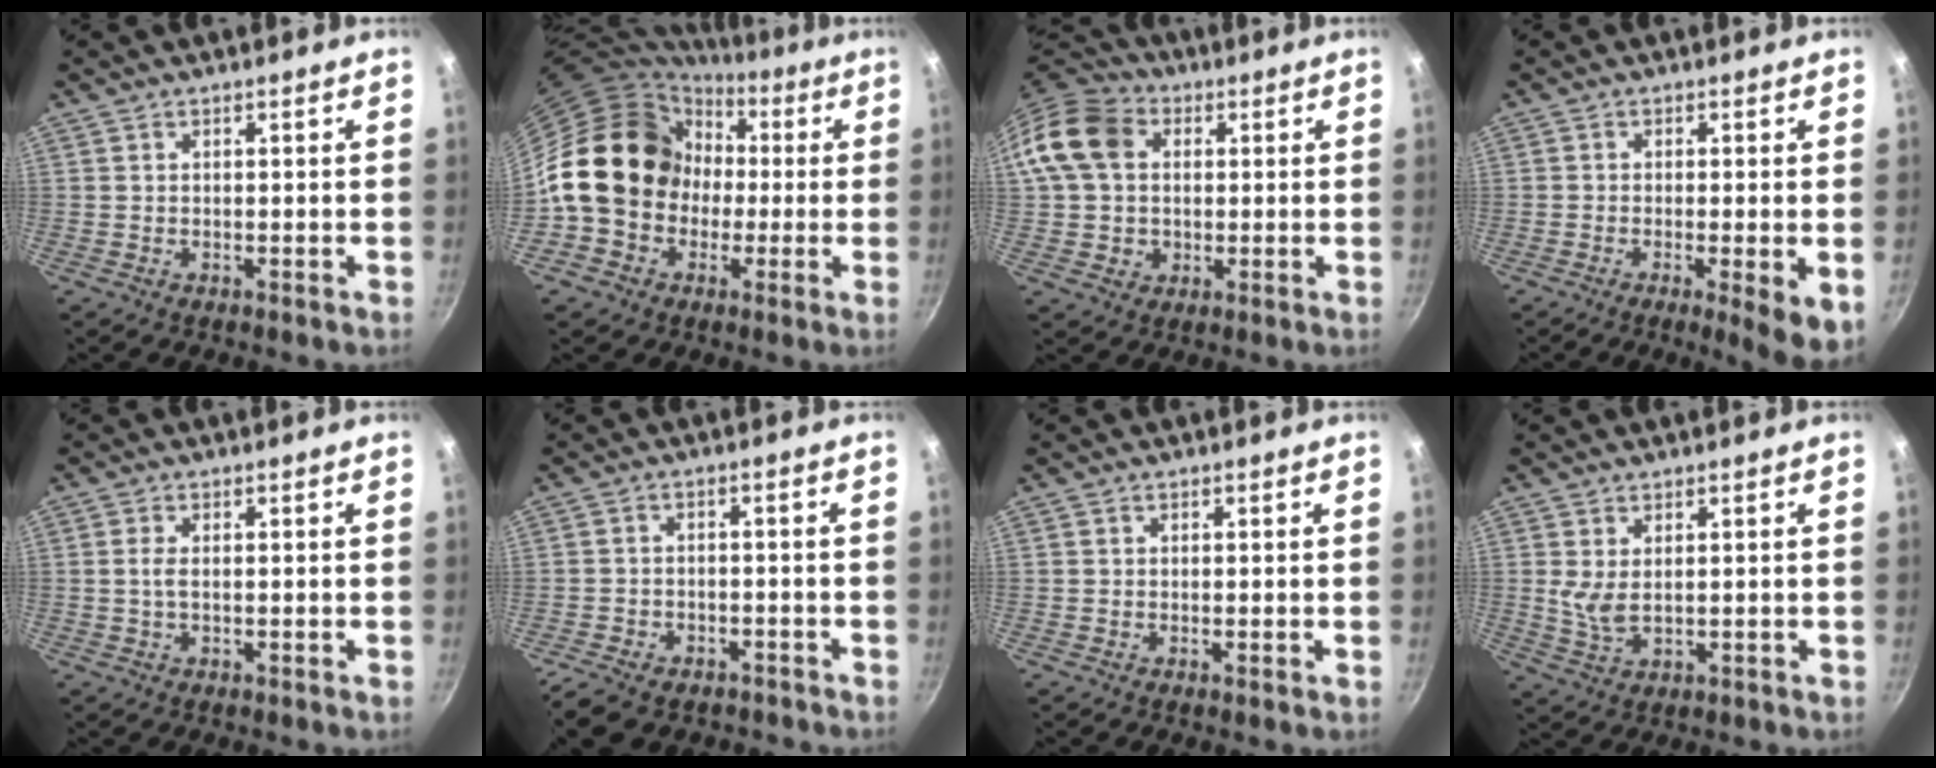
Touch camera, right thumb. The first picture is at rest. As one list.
[{"total": 18.4, "force": [0.3, 15.4, 10.0], "torque": [-0.140, 0.052, 0.004]}, {"total": 13.4, "force": [2.2, 10.9, 7.4], "torque": [-0.117, 0.014, 0.031]}, {"total": 6.6, "force": [-1.8, 1.1, 6.2], "torque": [-0.086, -0.005, -0.024]}, {"total": 1.9, "force": [-0.1, 0.7, 1.7], "torque": [-0.041, 0.002, -0.005]}, {"total": 8.8, "force": [-6.2, 4.7, 4.0], "torque": [-0.081, 0.033, -0.096]}, {"total": 0.0}, {"total": 4.1, "force": [0.8, 2.1, 3.4], "torque": [-0.062, -0.015, 0.023]}]